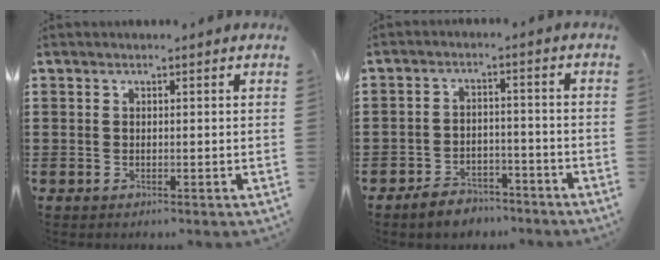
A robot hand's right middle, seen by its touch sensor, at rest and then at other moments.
{"total": 3.8, "force": [-3.7, 1.0, 0.3], "torque": [-0.006, 0.012, -0.076]}